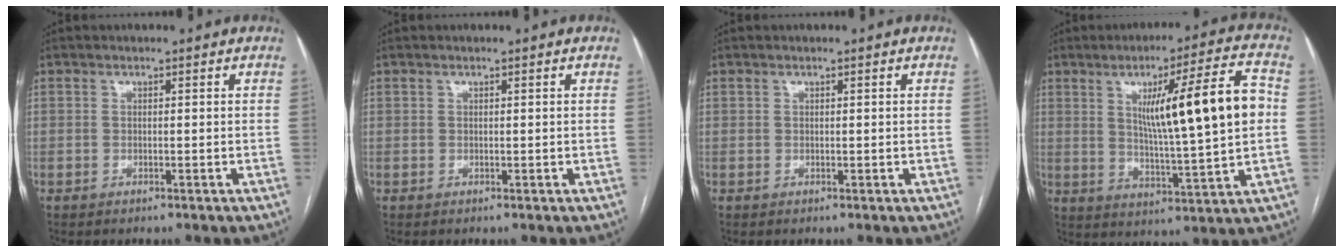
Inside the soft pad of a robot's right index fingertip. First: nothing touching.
{"total": 0.0}
{"total": 0.0}
{"total": 16.2, "force": [2.9, 0.6, 15.9], "torque": [-0.247, 0.009, 0.046]}